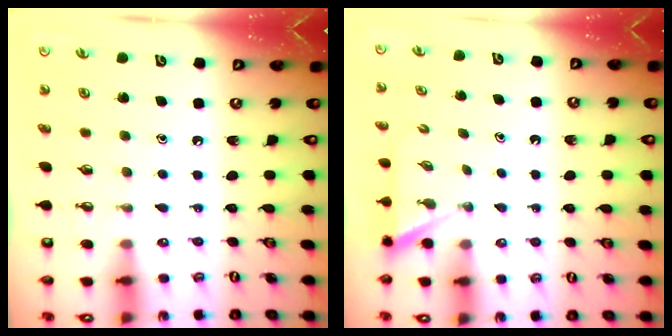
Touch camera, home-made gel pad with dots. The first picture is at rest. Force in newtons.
{"total": 1.2, "press": 1.2, "slide": 0.1}